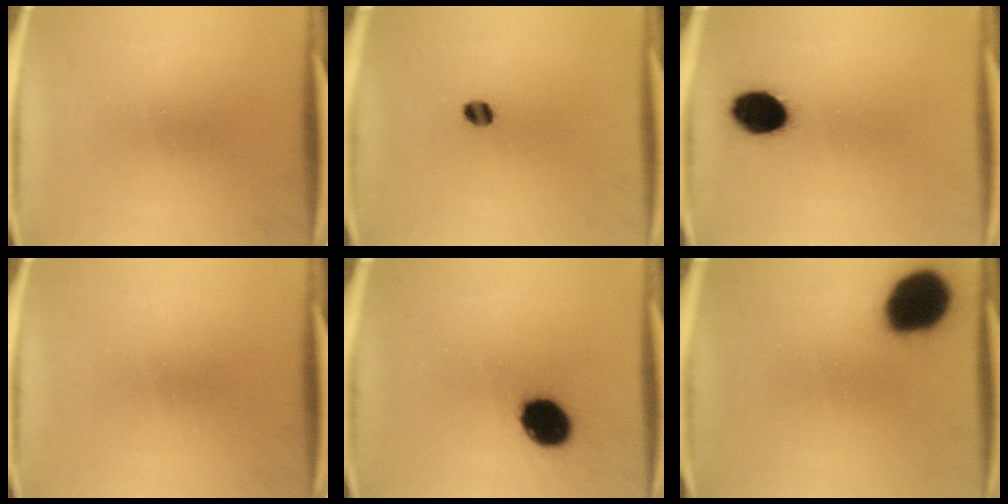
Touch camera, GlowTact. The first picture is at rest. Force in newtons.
{"total": 2.8}
{"total": 9.6}
{"total": 0.0}
{"total": 11.5}
{"total": 17.8}